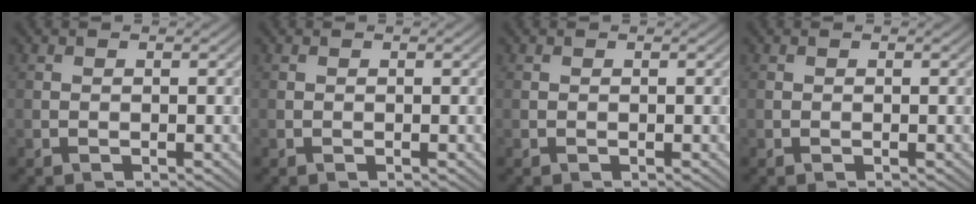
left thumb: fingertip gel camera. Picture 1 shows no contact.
{"total": 0.0}
{"total": 0.0}
{"total": 0.0}